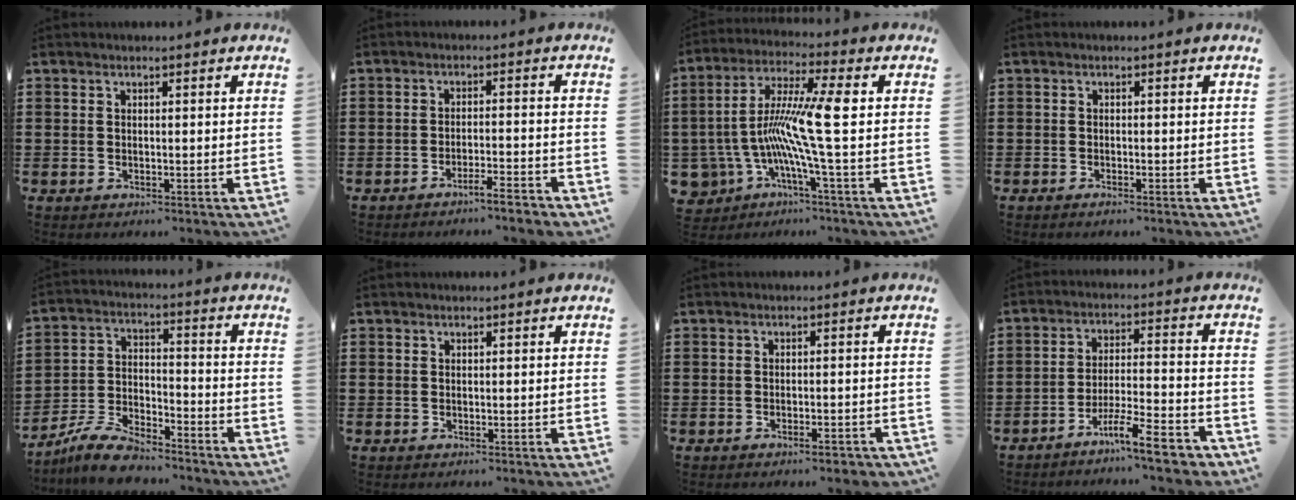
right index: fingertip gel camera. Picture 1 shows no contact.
{"total": 3.5, "force": [-3.2, -0.3, 1.2], "torque": [-0.021, -0.003, -0.064]}
{"total": 11.3, "force": [-1.0, 1.2, 11.2], "torque": [-0.237, -0.010, -0.029]}
{"total": 0.5, "force": [-0.5, 0.0, 0.2], "torque": [-0.007, -0.004, -0.008]}
{"total": 7.0, "force": [-6.4, 1.4, 2.3], "torque": [-0.052, 0.013, -0.123]}
{"total": 0.0}
{"total": 1.9, "force": [-1.5, 0.2, 1.1], "torque": [-0.018, 0.002, -0.028]}
{"total": 9.6, "force": [-7.6, 1.0, 5.7], "torque": [-0.090, 0.013, -0.140]}